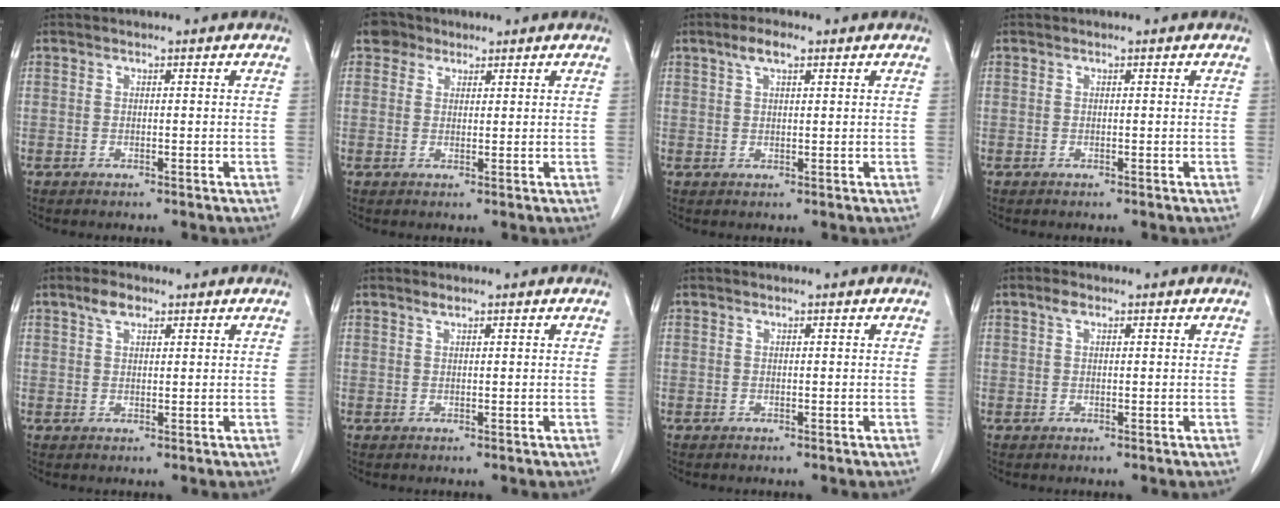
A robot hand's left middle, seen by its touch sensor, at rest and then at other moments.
{"total": 2.8, "force": [1.9, 2.1, 0.4], "torque": [-0.007, 0.010, 0.030]}
{"total": 3.2, "force": [1.9, 0.9, 2.4], "torque": [-0.051, 0.010, 0.037]}
{"total": 0.0}
{"total": 2.6, "force": [1.7, 1.3, 1.6], "torque": [-0.034, 0.006, 0.034]}
{"total": 0.6, "force": [0.5, 0.0, 0.3], "torque": [-0.012, 0.000, 0.012]}
{"total": 0.0}
{"total": 1.2, "force": [0.7, 0.6, 0.8], "torque": [-0.017, 0.009, 0.011]}